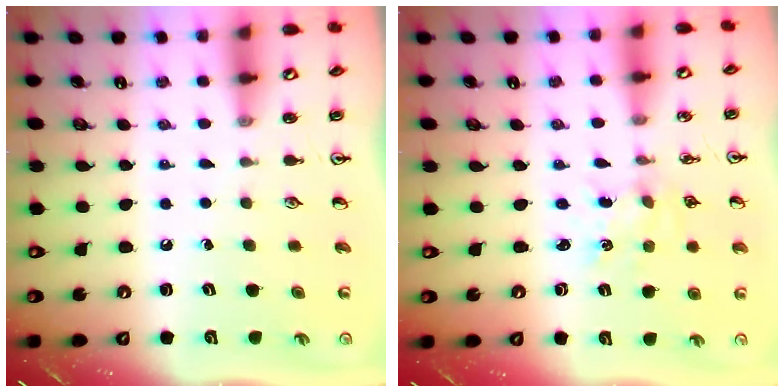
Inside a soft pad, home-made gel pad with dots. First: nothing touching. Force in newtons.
{"total": 1.6, "press": 1.6, "slide": 0.3}